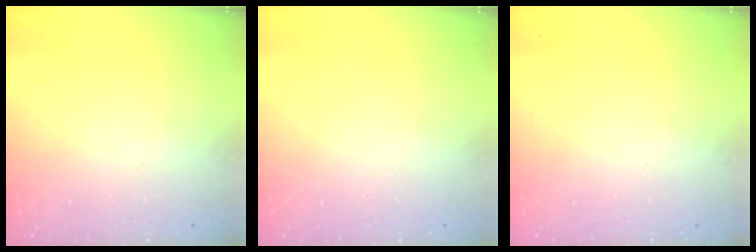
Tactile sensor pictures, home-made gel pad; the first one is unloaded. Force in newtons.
{"total": 0.0}
{"total": 0.0}